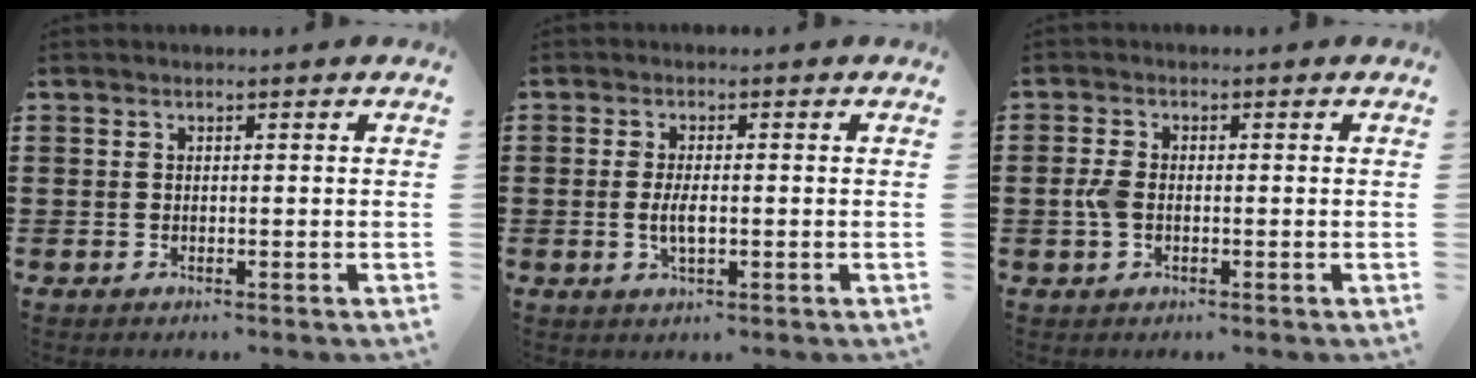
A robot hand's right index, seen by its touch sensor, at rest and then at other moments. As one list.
[{"total": 3.4, "force": [-0.4, 1.2, 3.1], "torque": [-0.064, -0.001, -0.009]}, {"total": 2.7, "force": [-0.4, 1.6, 2.1], "torque": [-0.057, 0.000, -0.013]}]